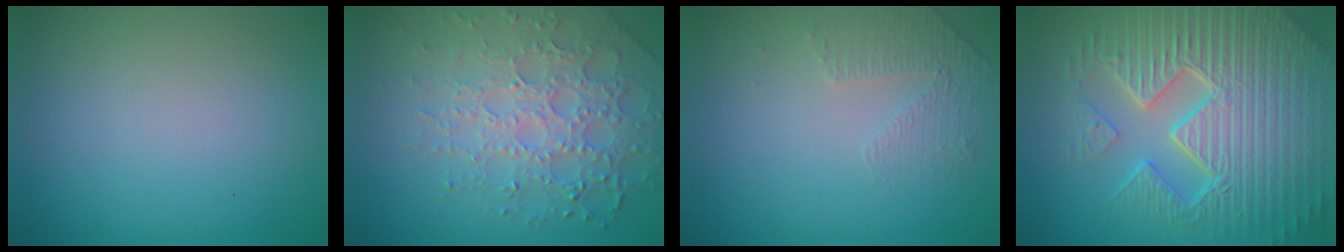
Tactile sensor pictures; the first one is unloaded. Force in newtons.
{"total": 6.2, "press": 4.7, "slide": 4.0}
{"total": 1.4, "press": 0.9, "slide": 1.1}
{"total": 10.9, "press": 7.1, "slide": 8.3}